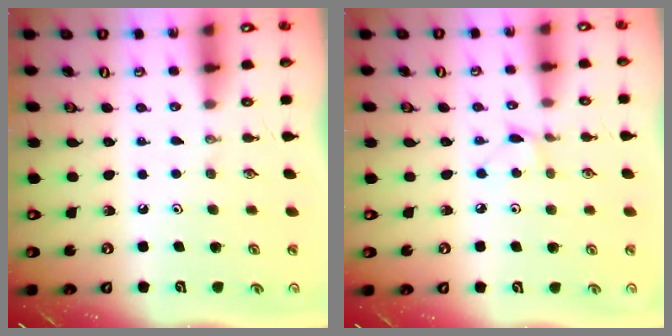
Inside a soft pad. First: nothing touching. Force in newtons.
{"total": 3.5, "press": 3.4, "slide": 0.5}